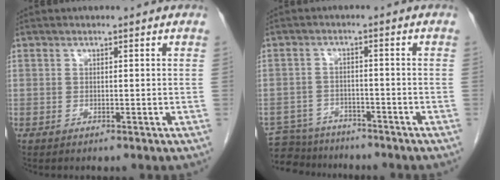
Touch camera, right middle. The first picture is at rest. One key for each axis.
{"total": 8.4, "fx": -7.9, "fy": 3.0, "fz": 0.9, "tx": -0.019, "ty": 0.006, "tz": -0.124}